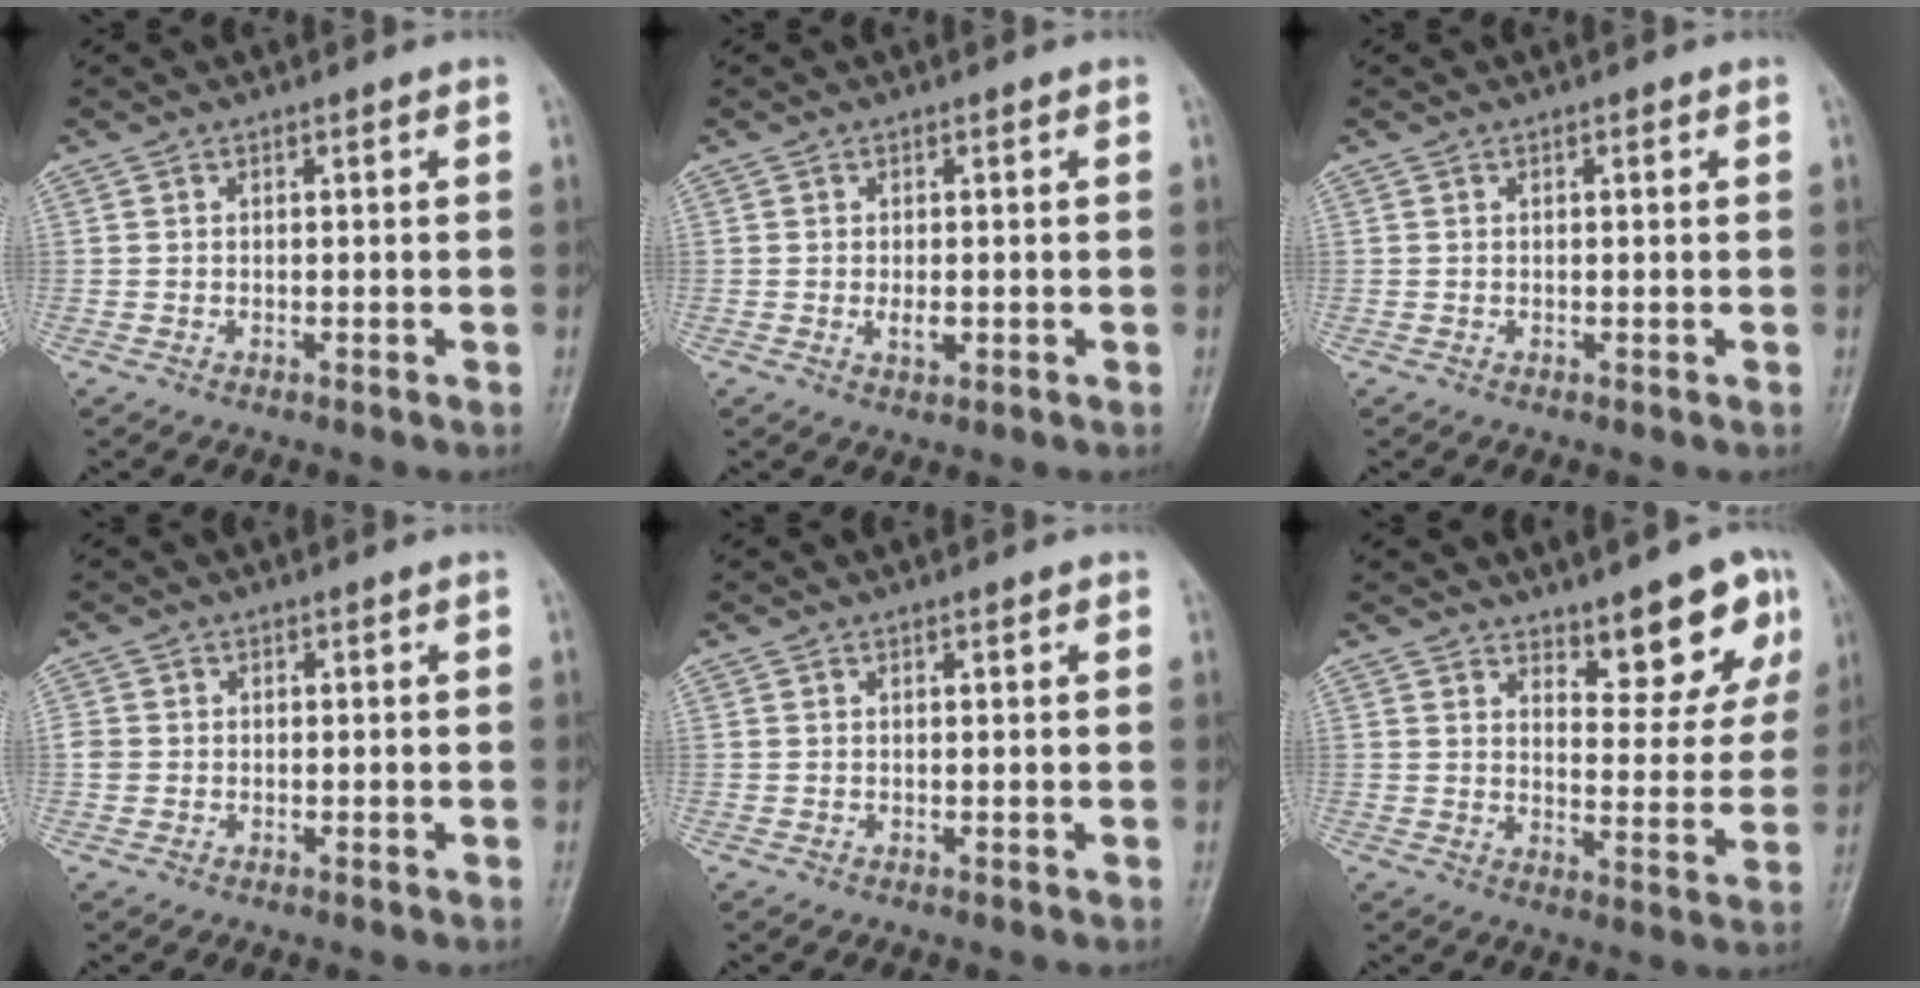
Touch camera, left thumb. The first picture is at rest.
{"total": 2.4, "force": [-0.2, 1.2, 2.1], "torque": [-0.035, -0.005, -0.002]}
{"total": 0.6, "force": [0.2, 0.2, 0.5], "torque": [-0.009, 0.000, 0.003]}
{"total": 1.8, "force": [-0.1, 1.7, 0.7], "torque": [-0.007, 0.005, -0.001]}
{"total": 0.7, "force": [0.4, 0.2, 0.5], "torque": [-0.008, 0.000, 0.004]}
{"total": 10.0, "force": [6.8, 3.6, 6.5], "torque": [-0.045, -0.048, 0.097]}